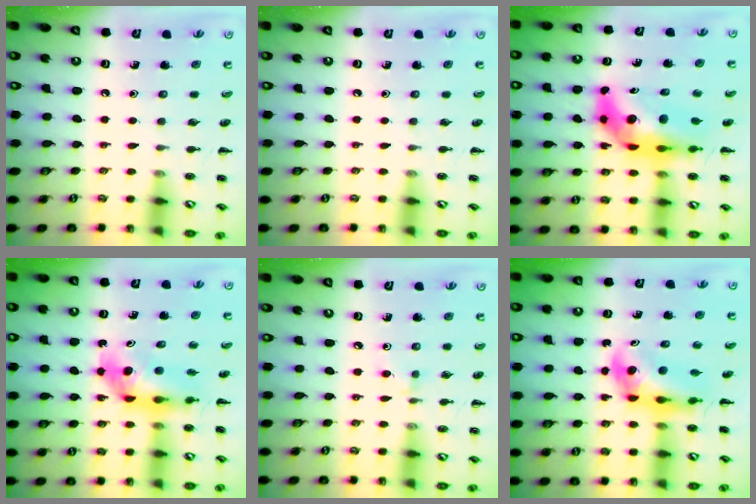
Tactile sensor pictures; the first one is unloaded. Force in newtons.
{"total": 0.0}
{"total": 10.4, "press": 10.0, "slide": 3.0}
{"total": 5.5, "press": 5.5, "slide": 0.7}
{"total": 3.4, "press": 3.1, "slide": 1.2}
{"total": 6.1, "press": 6.0, "slide": 1.3}